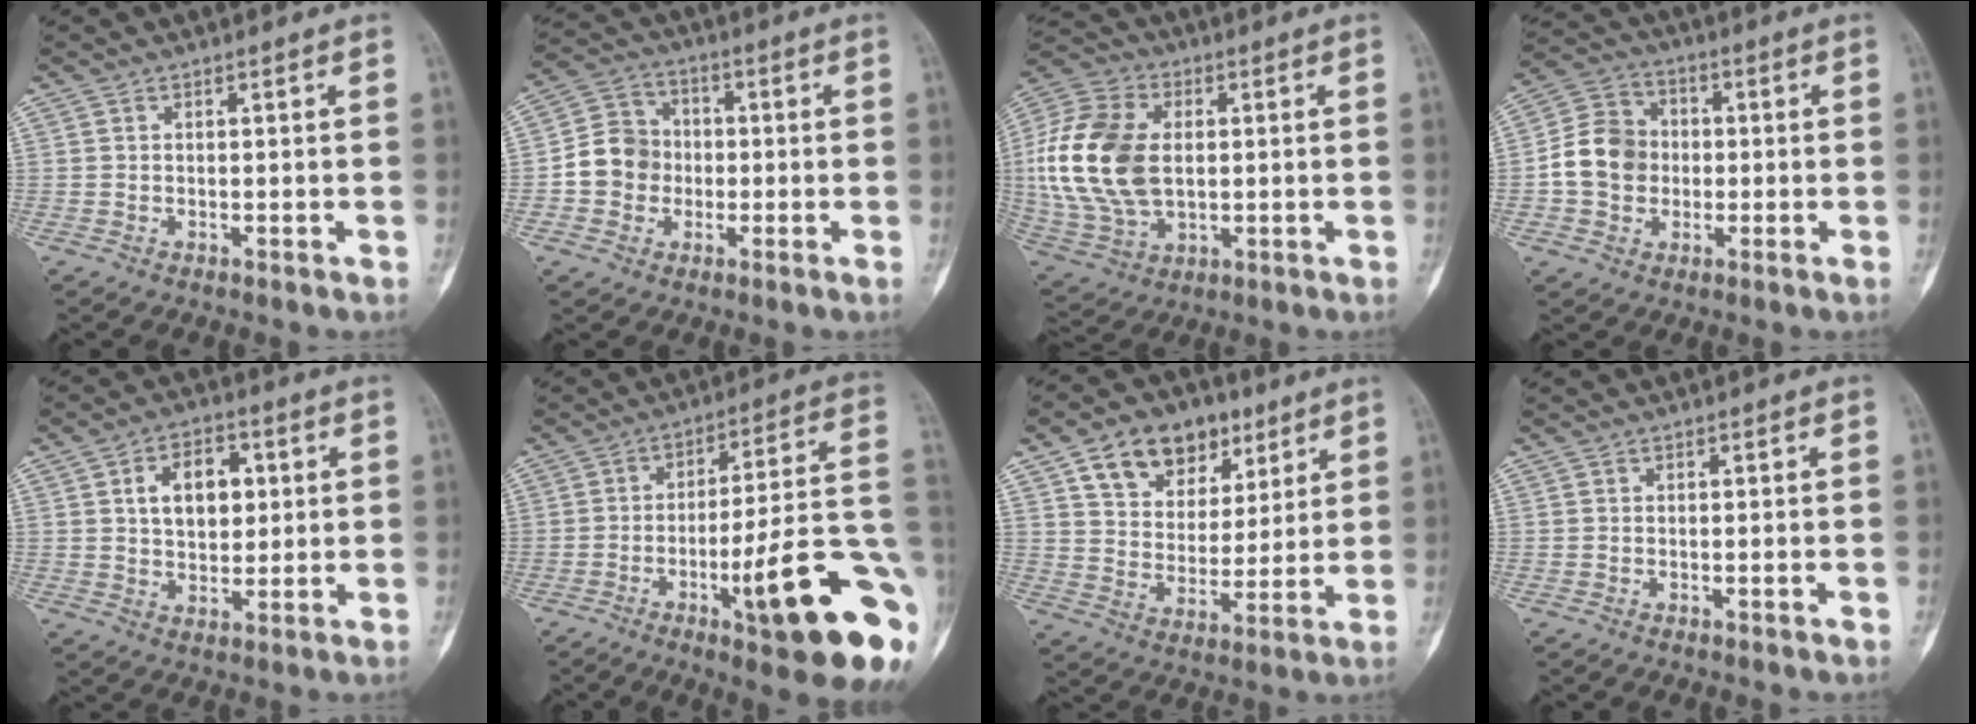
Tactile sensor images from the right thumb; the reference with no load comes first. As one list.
[{"total": 9.2, "force": [-1.3, 8.5, 3.3], "torque": [-0.031, 0.029, -0.034]}, {"total": 19.8, "force": [1.3, 13.1, 14.9], "torque": [-0.303, 0.002, 0.030]}, {"total": 10.2, "force": [-0.8, 8.8, 5.0], "torque": [-0.071, 0.027, -0.025]}, {"total": 9.7, "force": [2.3, 6.3, 6.9], "torque": [-0.082, 0.000, 0.037]}, {"total": 22.8, "force": [-7.8, 3.9, 21.0], "torque": [-0.239, 0.028, -0.106]}, {"total": 15.0, "force": [8.3, 10.2, 7.2], "torque": [-0.080, -0.020, 0.142]}, {"total": 0.6, "force": [-0.3, 0.1, 0.5], "torque": [-0.011, 0.003, 0.000]}]